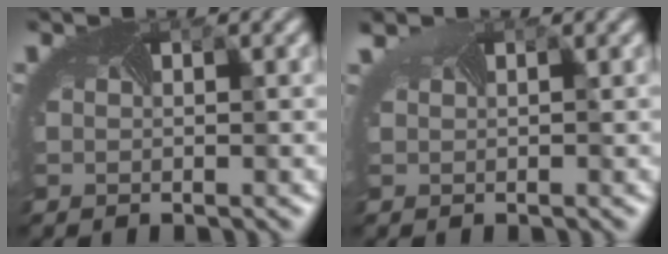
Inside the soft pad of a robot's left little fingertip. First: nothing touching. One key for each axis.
{"total": 1.3, "fx": 1.0, "fy": 0.5, "fz": 0.7, "tx": -0.017, "ty": 0.009, "tz": 0.006}